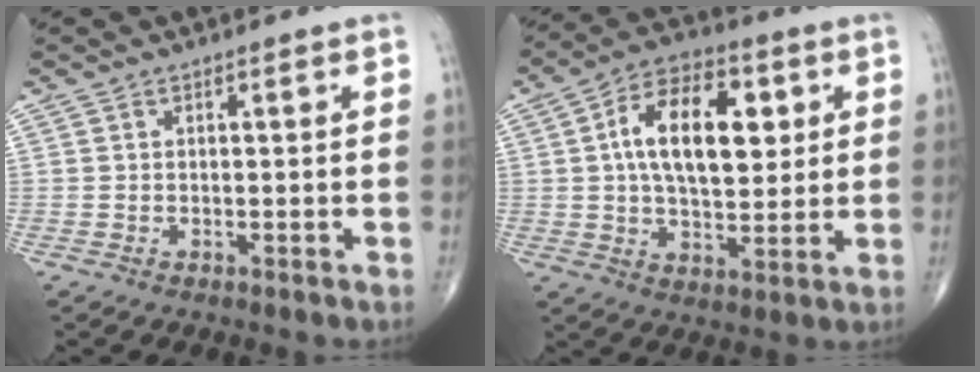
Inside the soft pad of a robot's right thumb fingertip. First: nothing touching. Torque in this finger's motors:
{"motor_torque": [-0.09, 0.92, 1.27, 0.30, 0.16]}